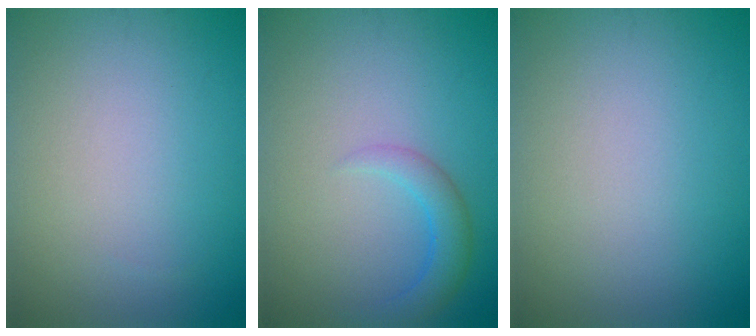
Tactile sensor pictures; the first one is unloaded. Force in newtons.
{"total": 2.4, "press": 2.4, "slide": 0.3}
{"total": 0.0}